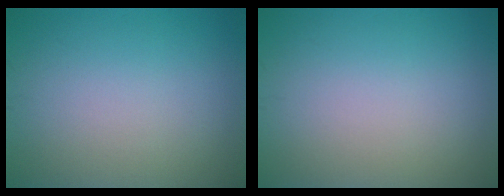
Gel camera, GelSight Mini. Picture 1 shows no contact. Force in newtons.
{"total": 0.0}